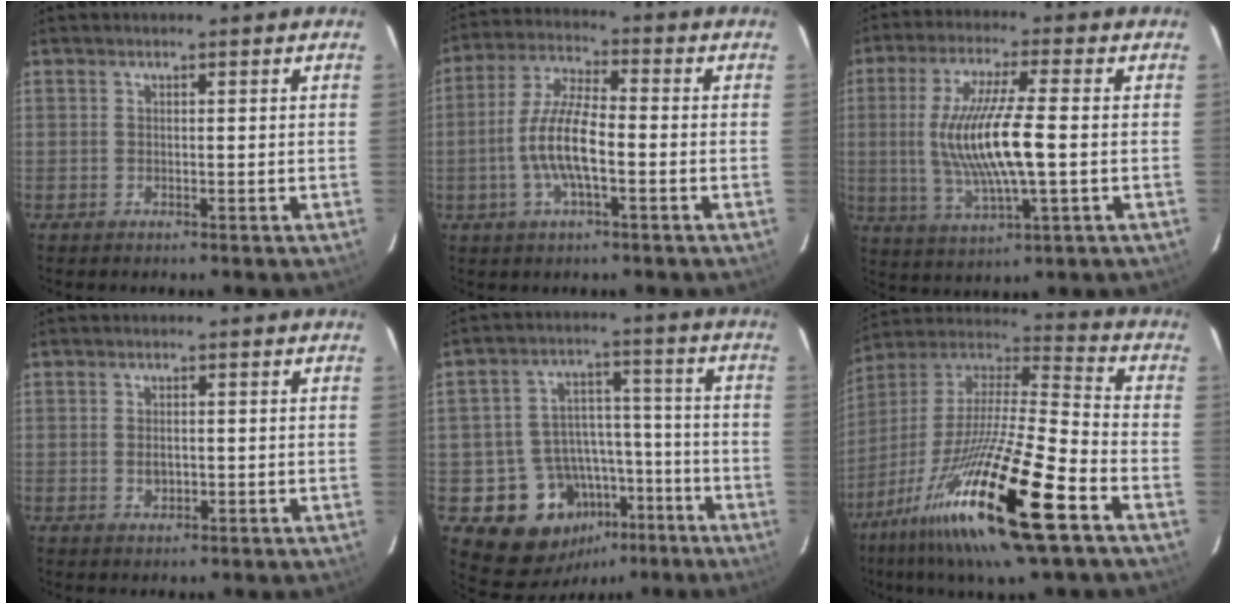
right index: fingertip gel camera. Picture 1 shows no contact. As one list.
[{"total": 9.9, "force": [-2.6, 2.7, 9.2], "torque": [-0.191, 0.005, -0.053]}, {"total": 14.1, "force": [-0.6, 2.3, 13.9], "torque": [-0.269, -0.009, -0.004]}, {"total": 2.1, "force": [-0.3, 1.4, 1.5], "torque": [-0.025, 0.002, -0.004]}, {"total": 14.7, "force": [-7.6, 11.5, 5.1], "torque": [-0.104, 0.047, -0.086]}, {"total": 26.4, "force": [-14.3, 3.3, 21.9], "torque": [-0.408, -0.048, -0.266]}]